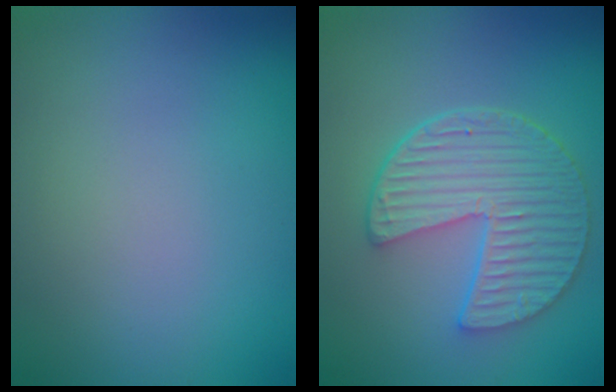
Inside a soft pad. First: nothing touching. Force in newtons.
{"total": 5.9, "press": 4.7, "slide": 3.5}